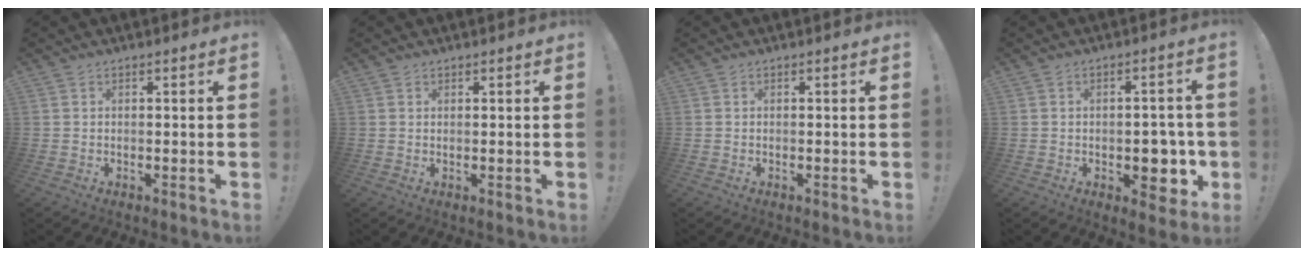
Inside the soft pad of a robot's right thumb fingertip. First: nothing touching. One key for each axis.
{"total": 0.6, "fx": 0.6, "fy": 0.2, "fz": 0.1, "tx": 0.004, "ty": -0.004, "tz": 0.010}
{"total": 0.0}
{"total": 9.0, "fx": -2.0, "fy": 6.0, "fz": 6.4, "tx": -0.058, "ty": 0.003, "tz": -0.025}